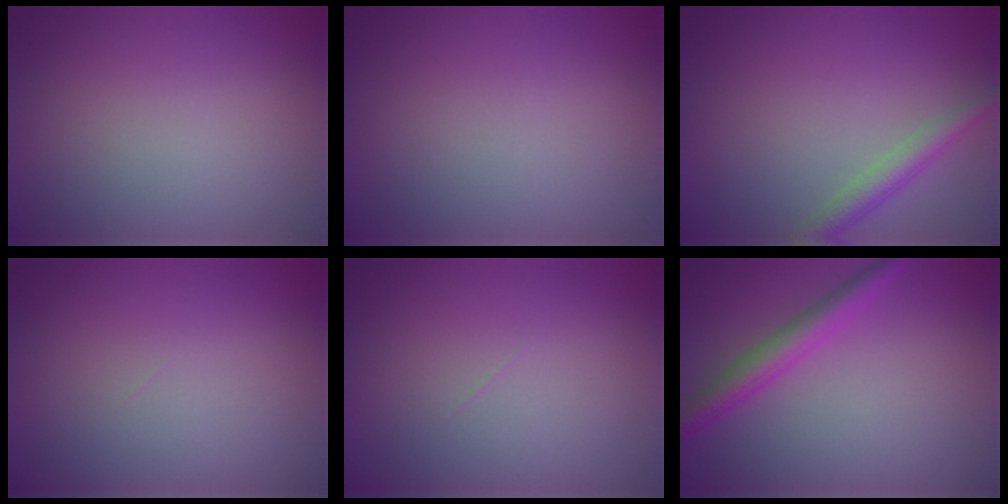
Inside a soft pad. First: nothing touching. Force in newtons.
{"total": 0.0}
{"total": 2.7, "press": 2.7, "slide": 0.1}
{"total": 0.0}
{"total": 0.0}
{"total": 3.2, "press": 3.2, "slide": 0.0}